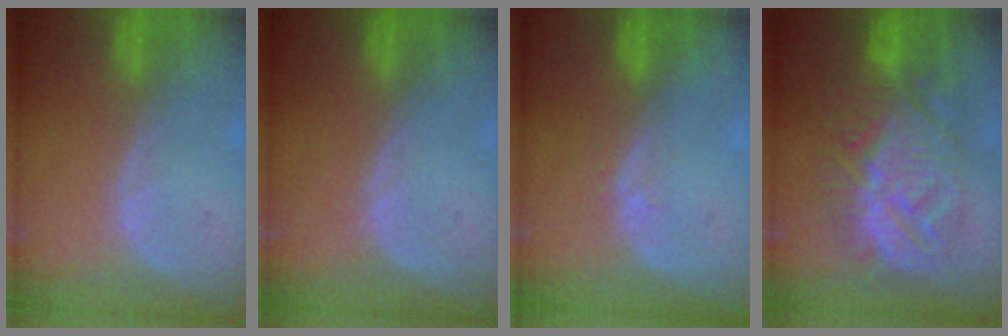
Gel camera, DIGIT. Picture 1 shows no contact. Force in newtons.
{"total": 0.0}
{"total": 1.0, "press": 0.7, "slide": 0.7}
{"total": 11.0, "press": 10.9, "slide": 0.8}